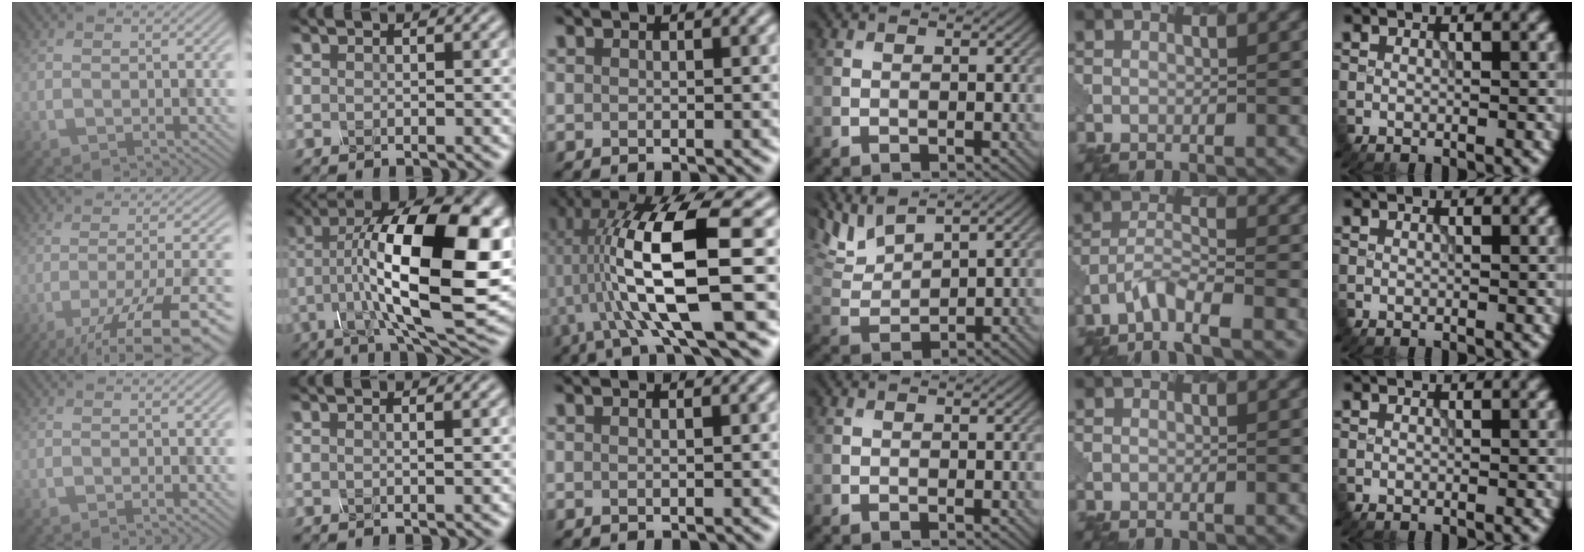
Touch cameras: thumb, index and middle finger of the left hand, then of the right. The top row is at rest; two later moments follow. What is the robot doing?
{"motion": "screw", "object": "spray bottle"}